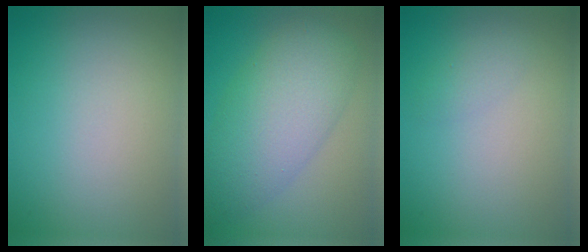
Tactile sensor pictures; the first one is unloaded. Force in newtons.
{"total": 7.4, "press": 7.4, "slide": 0.1}
{"total": 0.9, "press": 0.9, "slide": 0.2}